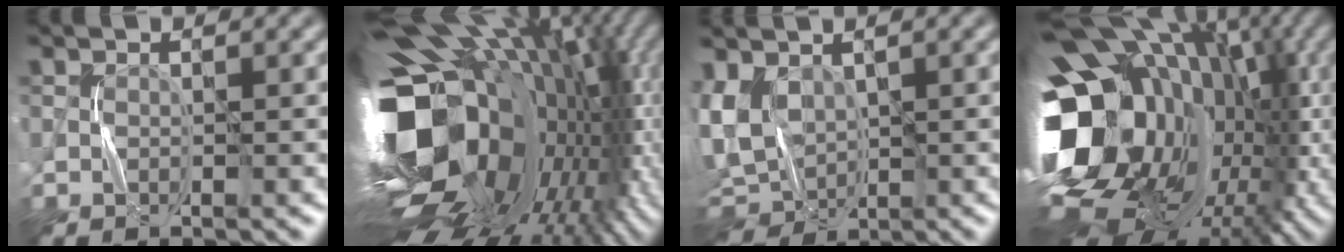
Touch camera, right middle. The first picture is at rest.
{"total": 17.8, "force": [0.4, 10.4, 14.4], "torque": [-0.263, -0.028, 0.029]}
{"total": 4.1, "force": [0.0, 2.3, 3.5], "torque": [-0.084, -0.011, 0.002]}
{"total": 18.1, "force": [-0.6, 12.3, 13.2], "torque": [-0.258, -0.036, 0.010]}